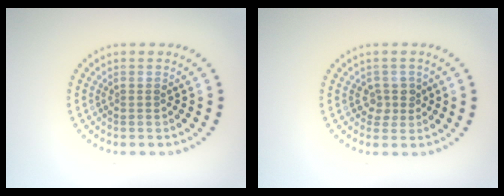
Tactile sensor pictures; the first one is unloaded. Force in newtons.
{"total": 1.5, "press": 1.3, "slide": 0.8}